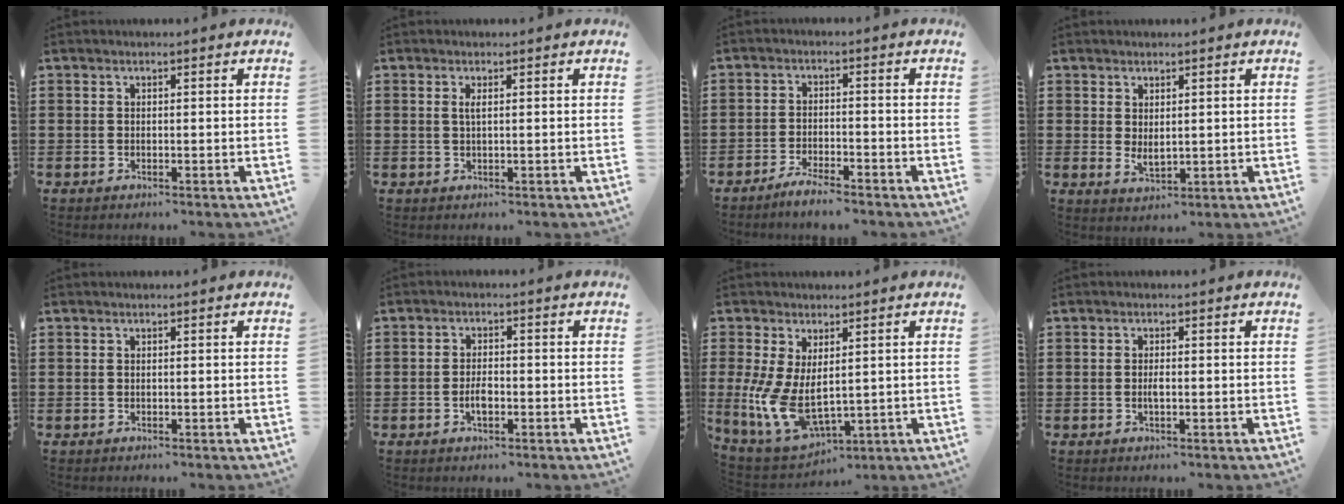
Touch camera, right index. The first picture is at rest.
{"total": 1.2, "force": [0.3, 0.1, 1.1], "torque": [-0.023, 0.002, 0.005]}
{"total": 3.2, "force": [-3.1, 0.2, 0.9], "torque": [-0.026, 0.003, -0.064]}
{"total": 2.1, "force": [0.9, 0.9, 1.7], "torque": [-0.032, 0.001, 0.016]}
{"total": 0.0}
{"total": 2.9, "force": [-0.9, 1.2, 2.4], "torque": [-0.053, 0.001, -0.019]}
{"total": 8.9, "force": [0.0, 4.7, 7.5], "torque": [-0.178, -0.015, 0.005]}
{"total": 1.4, "force": [-0.3, 0.4, 1.3], "torque": [-0.024, 0.000, -0.005]}